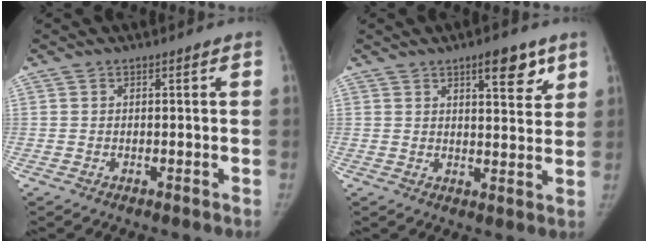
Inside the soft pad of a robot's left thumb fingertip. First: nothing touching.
{"total": 7.7, "force": [4.5, 2.7, 5.5], "torque": [-0.055, -0.025, 0.063]}